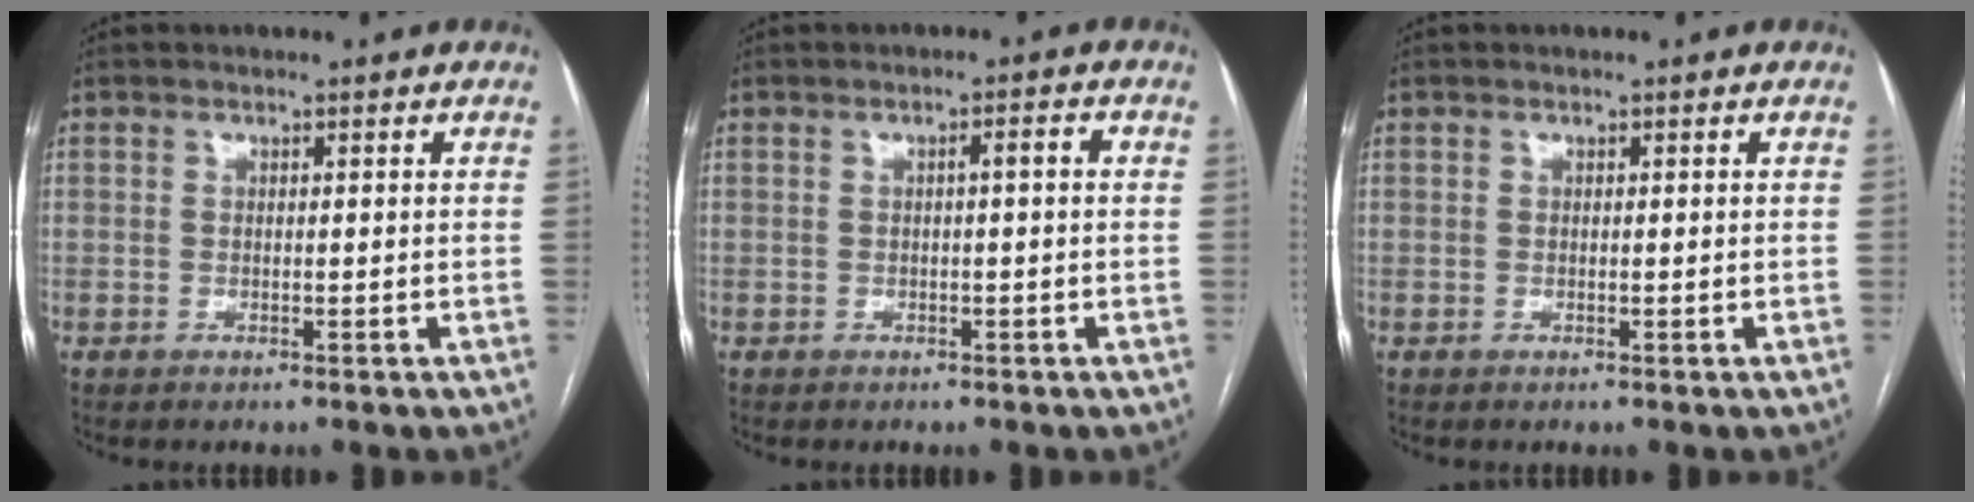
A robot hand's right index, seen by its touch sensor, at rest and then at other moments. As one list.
[{"total": 2.1, "force": [0.2, 0.2, 2.1], "torque": [-0.030, 0.008, 0.005]}, {"total": 0.0}]